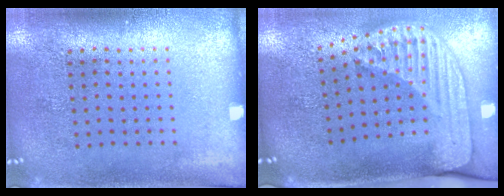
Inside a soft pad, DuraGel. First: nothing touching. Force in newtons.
{"total": 2.5, "press": 1.8, "slide": 1.7}